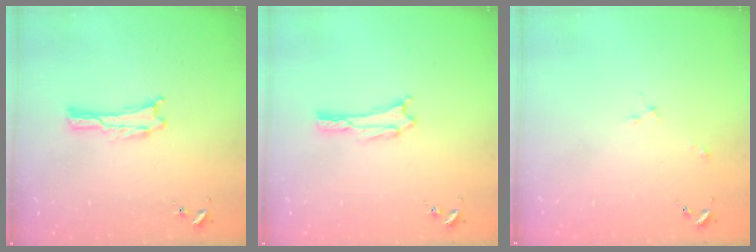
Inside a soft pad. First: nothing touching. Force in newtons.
{"total": 1.6, "press": 1.6, "slide": 0.2}
{"total": 2.0, "press": 2.0, "slide": 0.1}